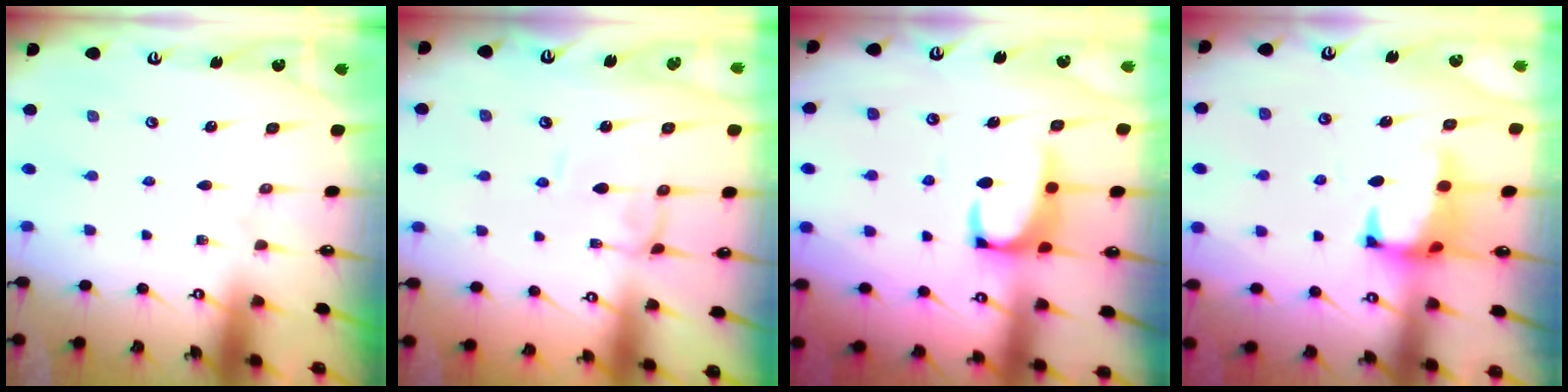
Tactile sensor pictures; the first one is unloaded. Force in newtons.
{"total": 0.8, "press": 0.7, "slide": 0.1}
{"total": 2.1, "press": 1.8, "slide": 0.9}
{"total": 1.0, "press": 0.2, "slide": 1.0}